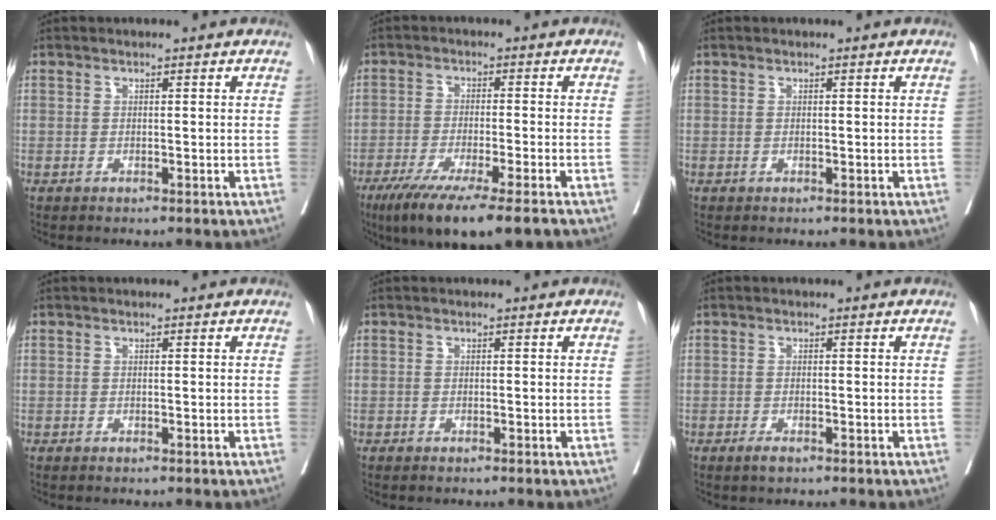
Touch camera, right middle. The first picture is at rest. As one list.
[{"total": 12.3, "force": [-8.6, 0.4, 8.8], "torque": [-0.137, -0.033, -0.140]}, {"total": 0.0}, {"total": 0.0}, {"total": 0.5, "force": [-0.5, 0.1, 0.2], "torque": [-0.008, -0.002, -0.009]}, {"total": 1.5, "force": [-1.0, 0.4, 1.0], "torque": [-0.018, -0.002, -0.016]}]